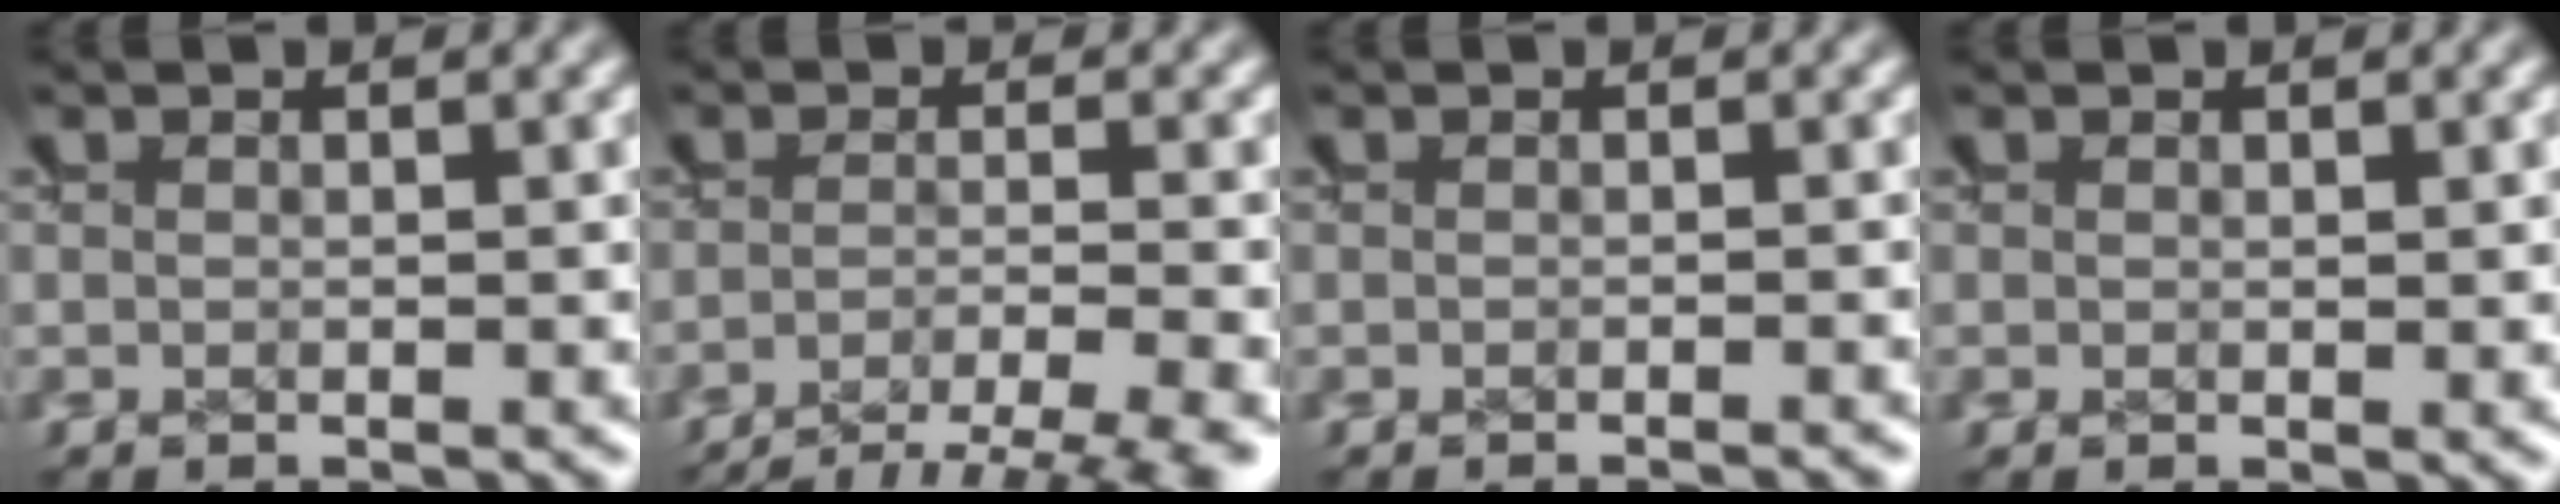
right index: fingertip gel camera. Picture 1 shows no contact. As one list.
[{"total": 7.0, "force": [-4.6, 3.9, 3.6], "torque": [-0.038, -0.016, -0.072]}, {"total": 1.0, "force": [-1.0, 0.3, 0.1], "torque": [0.008, 0.004, -0.018]}, {"total": 0.0}]